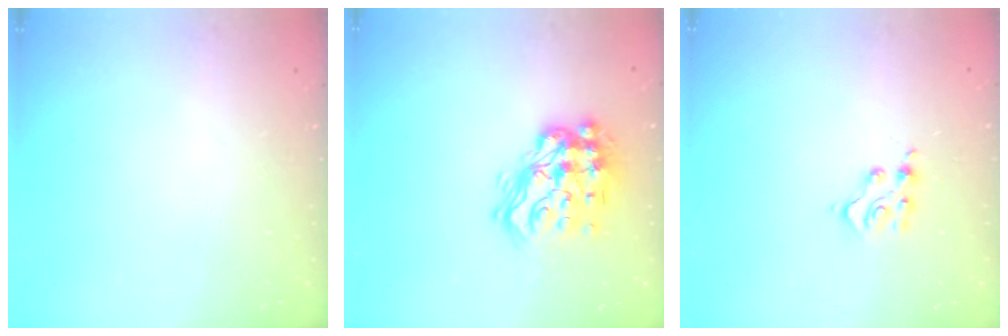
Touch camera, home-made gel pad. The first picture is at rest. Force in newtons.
{"total": 17.8, "press": 17.7, "slide": 1.8}
{"total": 4.8, "press": 4.8, "slide": 0.2}